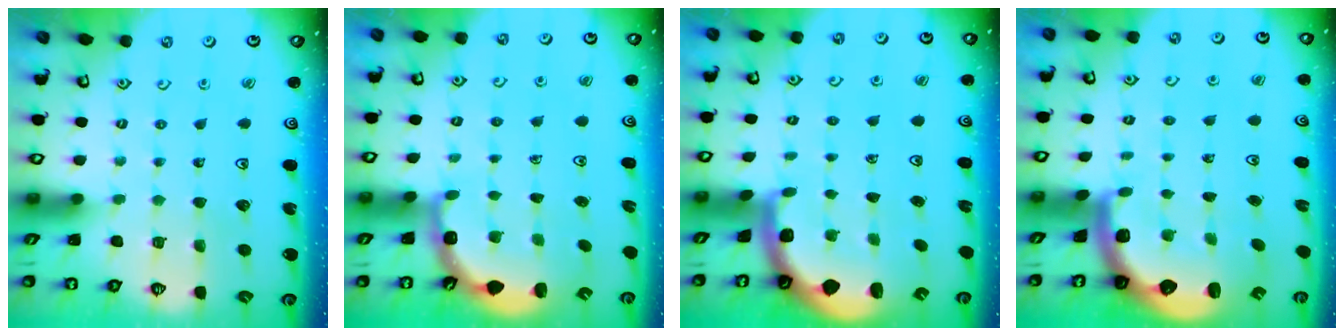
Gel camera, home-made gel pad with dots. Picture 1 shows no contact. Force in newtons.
{"total": 3.1, "press": 2.4, "slide": 2.0}
{"total": 1.7, "press": 1.6, "slide": 0.4}
{"total": 2.8, "press": 2.5, "slide": 1.4}